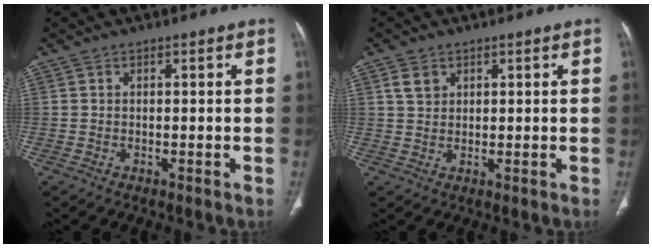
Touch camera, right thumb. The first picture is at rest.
{"total": 3.1, "force": [1.5, 2.3, 1.4], "torque": [-0.019, -0.004, 0.033]}